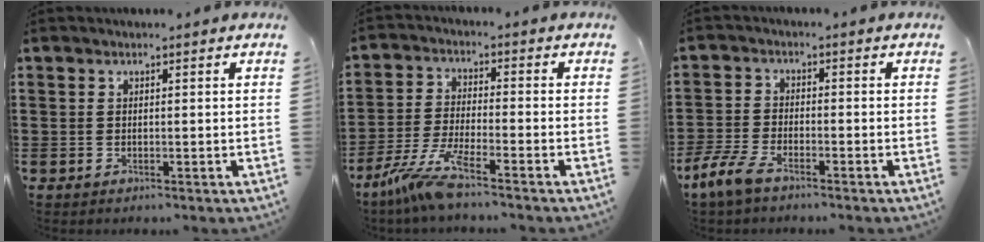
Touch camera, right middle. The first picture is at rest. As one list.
[{"total": 6.9, "force": [-5.6, -0.2, 4.1], "torque": [-0.105, -0.023, -0.113]}, {"total": 5.3, "force": [-4.0, 1.6, 3.1], "torque": [-0.092, -0.010, -0.087]}]